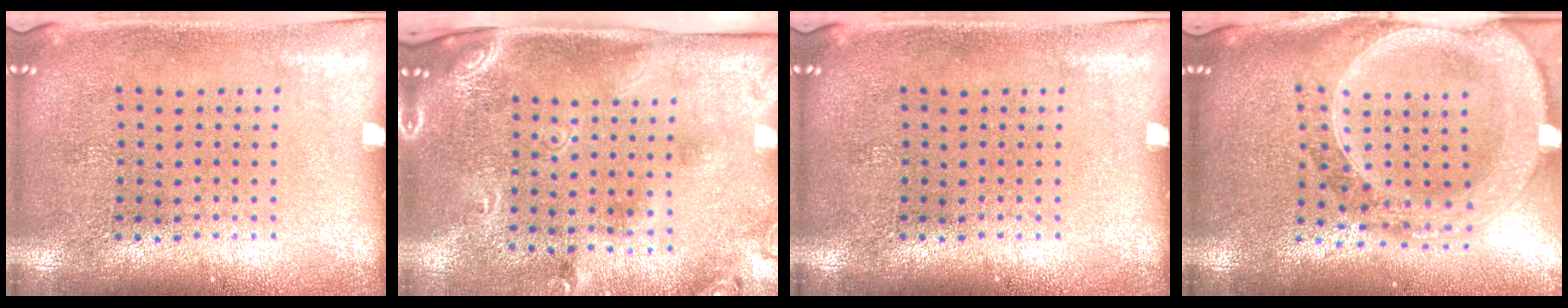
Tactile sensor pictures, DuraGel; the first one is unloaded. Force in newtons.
{"total": 2.5, "press": 1.7, "slide": 1.9}
{"total": 0.0}
{"total": 2.9, "press": 2.5, "slide": 1.5}